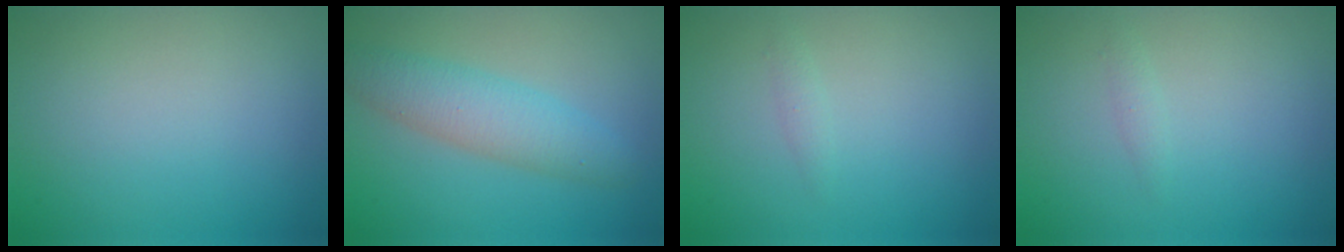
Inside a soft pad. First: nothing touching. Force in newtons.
{"total": 4.2, "press": 4.2, "slide": 0.1}
{"total": 0.7, "press": 0.7, "slide": 0.0}
{"total": 0.7, "press": 0.7, "slide": 0.0}